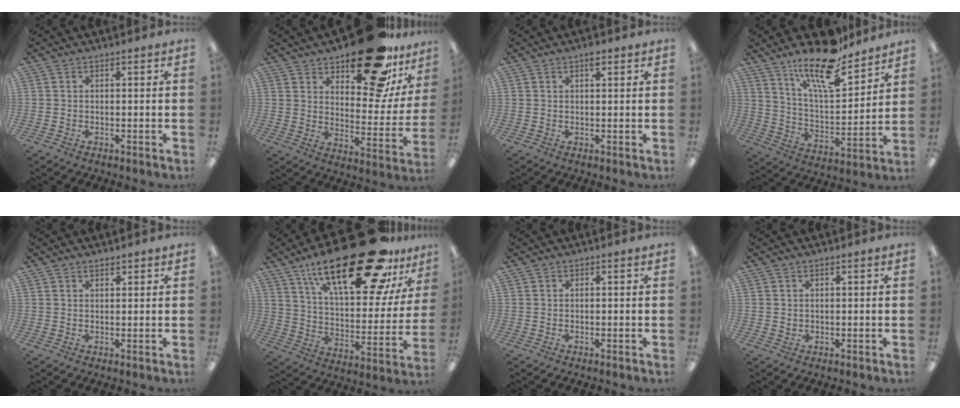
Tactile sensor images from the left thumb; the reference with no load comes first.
{"total": 23.7, "force": [16.7, 9.6, 13.7], "torque": [-0.171, -0.104, 0.274]}
{"total": 2.0, "force": [1.4, 0.6, 1.3], "torque": [-0.021, -0.001, 0.024]}
{"total": 17.3, "force": [13.8, 4.8, 9.3], "torque": [-0.163, -0.086, 0.231]}
{"total": 1.4, "force": [1.2, 0.5, 0.4], "torque": [-0.008, -0.001, 0.023]}
{"total": 31.0, "force": [20.1, 11.1, 20.8], "torque": [-0.317, -0.118, 0.327]}
{"total": 0.0}
{"total": 0.9, "force": [0.5, 0.8, 0.3], "torque": [-0.007, 0.005, 0.008]}